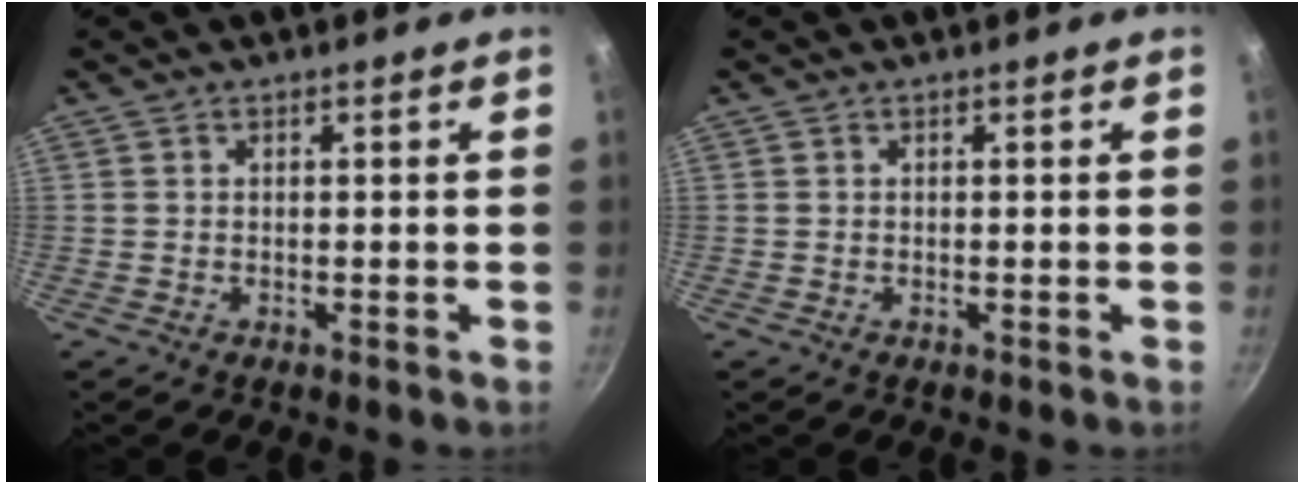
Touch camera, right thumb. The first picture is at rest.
{"total": 0.0}